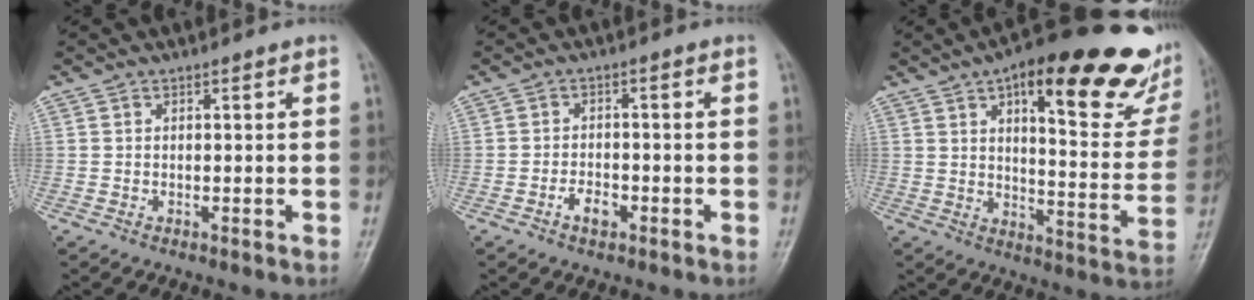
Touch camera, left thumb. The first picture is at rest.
{"total": 3.2, "force": [-1.7, 1.8, 2.1], "torque": [-0.030, 0.014, -0.029]}
{"total": 28.1, "force": [15.6, 9.2, 21.4], "torque": [-0.252, -0.041, 0.211]}